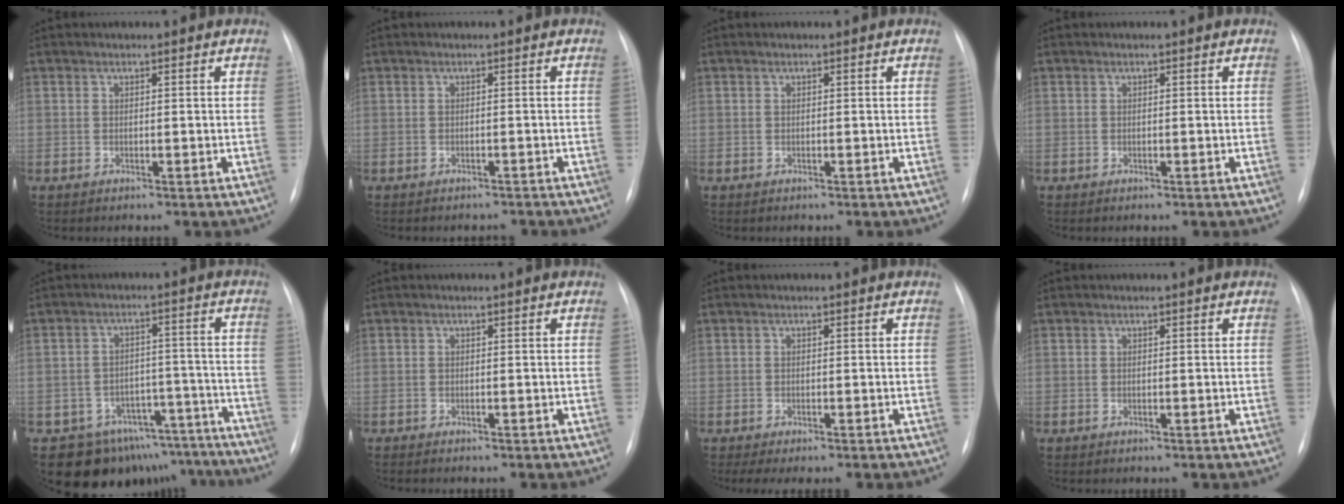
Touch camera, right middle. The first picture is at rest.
{"total": 3.6, "force": [-3.4, 1.3, 0.6], "torque": [-0.004, 0.001, -0.037]}
{"total": 0.0}
{"total": 0.0}
{"total": 14.4, "force": [-12.2, 7.7, 1.0], "torque": [0.007, 0.054, -0.145]}
{"total": 0.6, "force": [-0.5, 0.0, 0.2], "torque": [-0.008, -0.003, -0.008]}
{"total": 3.8, "force": [-2.9, 0.8, 2.4], "torque": [-0.036, -0.010, -0.036]}
{"total": 0.0}